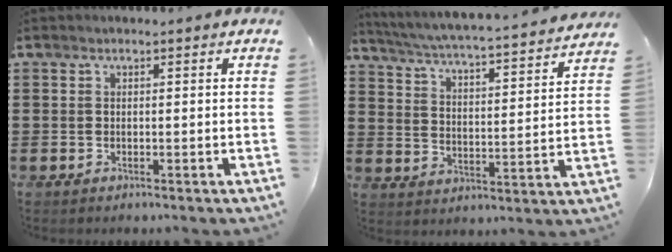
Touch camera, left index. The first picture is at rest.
{"total": 4.3, "force": [3.9, -0.5, 1.5], "torque": [-0.051, -0.038, 0.058]}